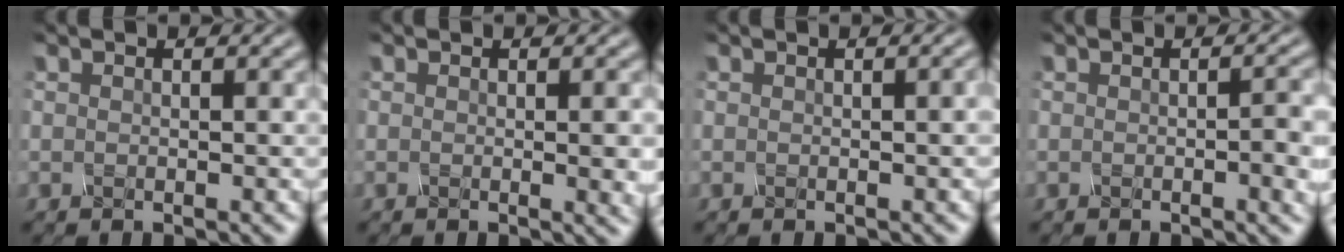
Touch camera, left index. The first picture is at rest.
{"total": 2.0, "force": [0.0, 0.4, 1.9], "torque": [-0.020, -0.003, -0.002]}
{"total": 1.2, "force": [0.0, 0.3, 1.1], "torque": [-0.011, 0.006, 0.000]}
{"total": 2.4, "force": [-0.3, 0.5, 2.4], "torque": [-0.031, 0.000, -0.004]}